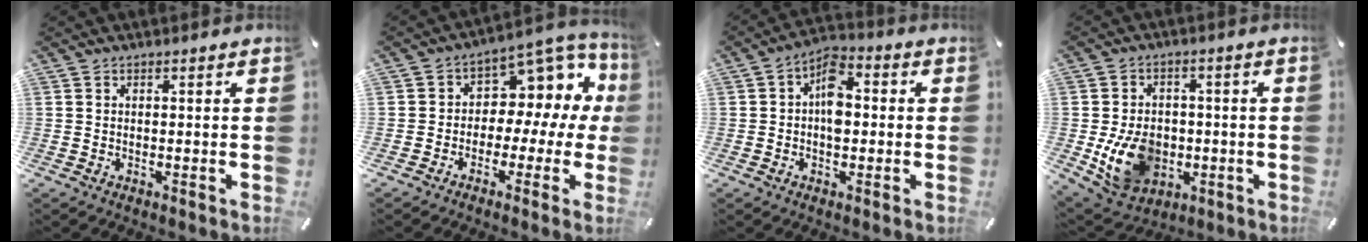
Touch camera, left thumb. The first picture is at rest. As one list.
[{"total": 9.5, "force": [1.8, 7.7, 5.2], "torque": [-0.071, -0.025, 0.033]}, {"total": 7.2, "force": [-0.5, 4.5, 5.6], "torque": [-0.083, 0.008, -0.013]}, {"total": 12.9, "force": [-2.6, 10.1, 7.5], "torque": [-0.154, 0.006, -0.043]}]